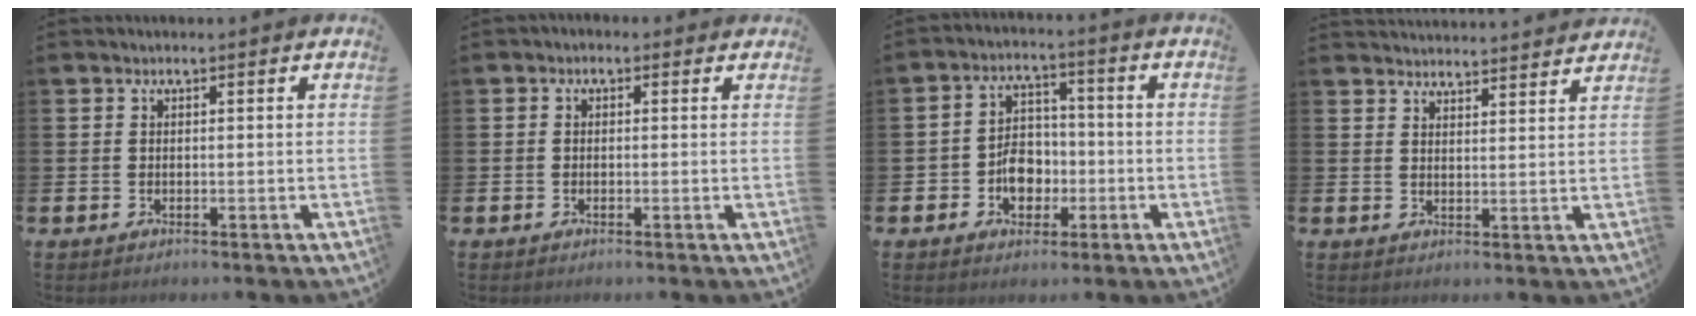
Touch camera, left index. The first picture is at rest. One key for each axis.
{"total": 0.7, "fx": -0.4, "fy": 0.5, "fz": 0.2, "tx": -0.004, "ty": 0.003, "tz": -0.010}
{"total": 5.5, "fx": -1.6, "fy": 4.3, "fz": 3.0, "tx": -0.045, "ty": 0.007, "tz": -0.035}
{"total": 3.7, "fx": 3.7, "fy": 0.1, "fz": -0.1, "tx": -0.006, "ty": -0.025, "tz": 0.067}